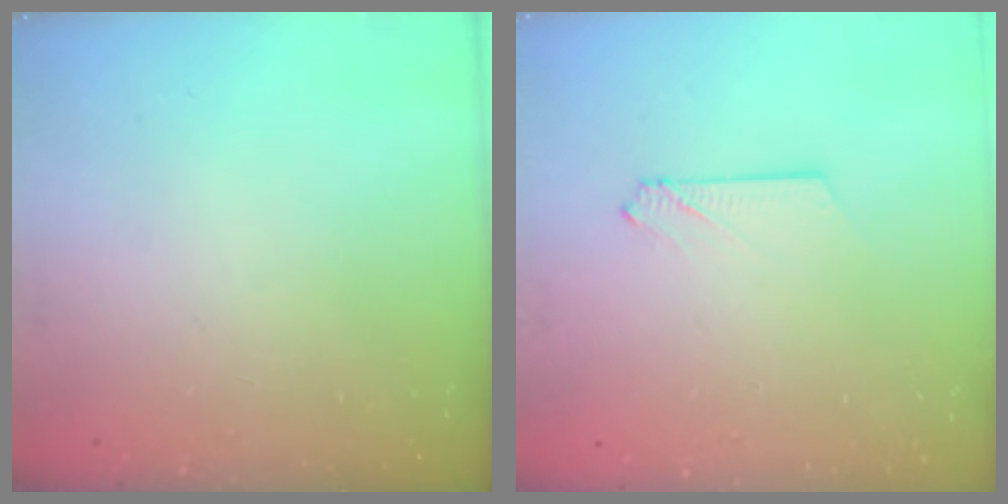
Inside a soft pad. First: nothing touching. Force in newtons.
{"total": 2.6, "press": 2.6, "slide": 0.3}